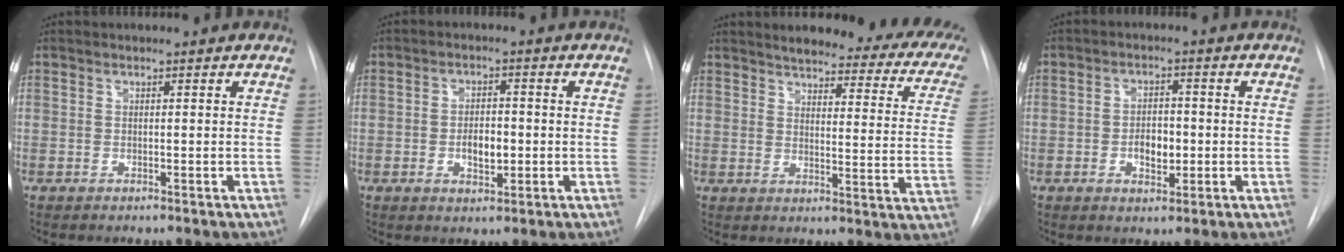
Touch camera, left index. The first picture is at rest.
{"total": 4.1, "force": [-0.7, 2.0, 3.6], "torque": [-0.058, 0.001, -0.007]}
{"total": 21.7, "force": [18.3, 4.8, 10.6], "torque": [-0.127, -0.044, 0.194]}
{"total": 4.3, "force": [-0.9, 2.4, 3.5], "torque": [-0.054, 0.003, -0.010]}